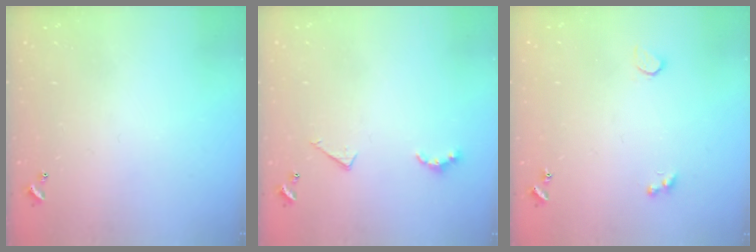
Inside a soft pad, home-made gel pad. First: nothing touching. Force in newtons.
{"total": 3.8, "press": 3.8, "slide": 0.6}
{"total": 2.6, "press": 2.2, "slide": 1.2}